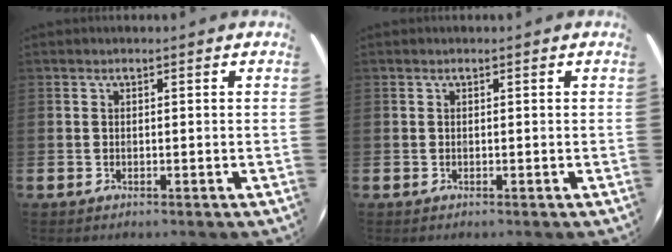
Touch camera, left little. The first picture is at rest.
{"total": 0.0}